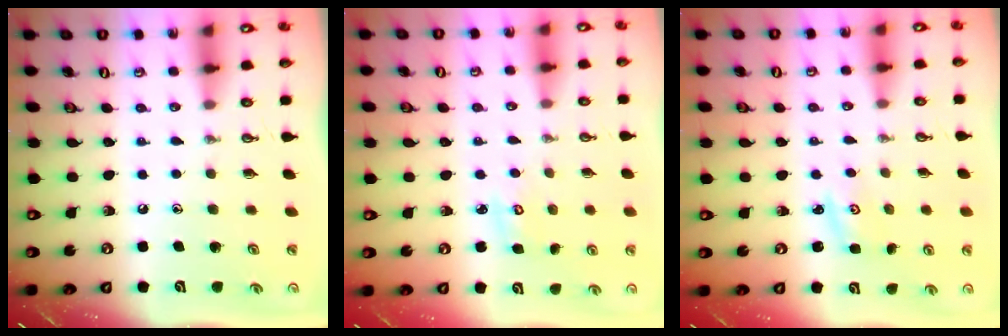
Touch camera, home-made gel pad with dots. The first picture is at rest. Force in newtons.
{"total": 3.1, "press": 3.1, "slide": 0.2}
{"total": 2.7, "press": 2.7, "slide": 0.4}